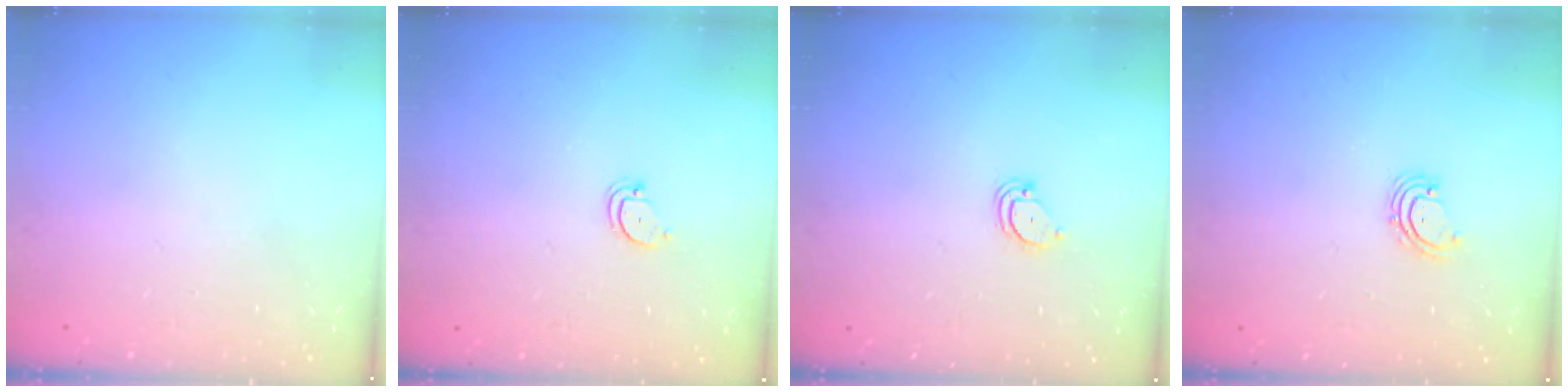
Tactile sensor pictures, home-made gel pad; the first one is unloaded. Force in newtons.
{"total": 2.4, "press": 2.4, "slide": 0.2}
{"total": 3.0, "press": 3.0, "slide": 0.2}
{"total": 2.8, "press": 2.8, "slide": 0.2}